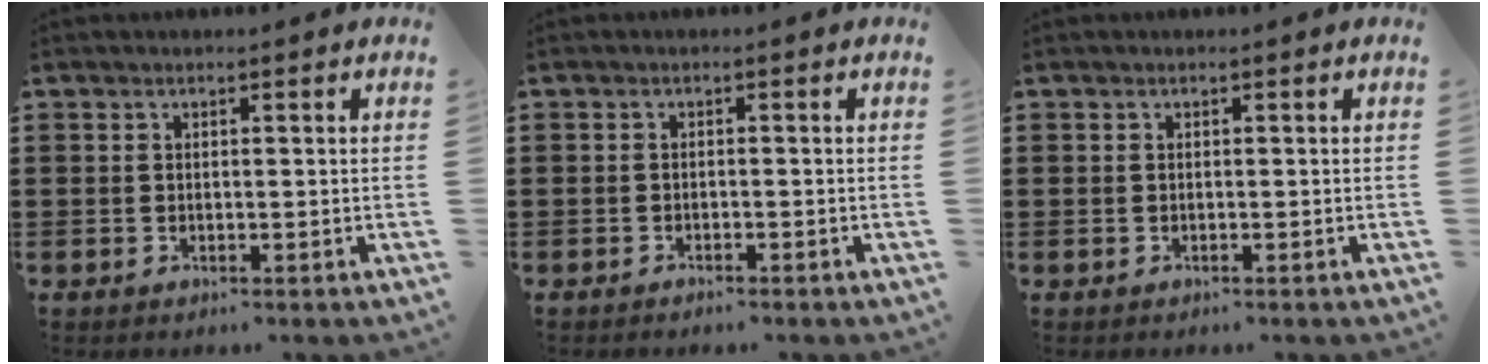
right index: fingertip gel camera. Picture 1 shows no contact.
{"total": 0.8, "force": [-0.8, 0.1, 0.2], "torque": [-0.005, -0.001, -0.016]}
{"total": 0.0}